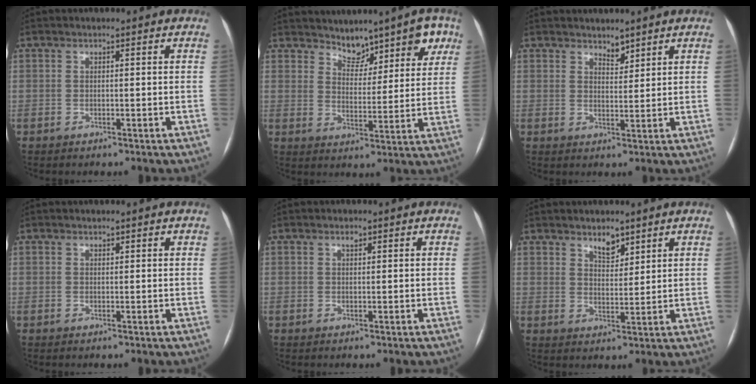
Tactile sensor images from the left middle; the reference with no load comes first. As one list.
[{"total": 8.1, "force": [6.3, 3.9, 3.2], "torque": [-0.023, 0.013, 0.093]}, {"total": 2.2, "force": [2.0, 0.7, 0.5], "torque": [-0.006, -0.004, 0.034]}, {"total": 0.5, "force": [0.5, 0.2, 0.2], "torque": [-0.008, 0.003, 0.007]}, {"total": 0.7, "force": [0.5, 0.3, 0.5], "torque": [-0.010, 0.001, 0.009]}, {"total": 3.5, "force": [2.7, 1.5, 1.5], "torque": [-0.026, -0.005, 0.048]}]